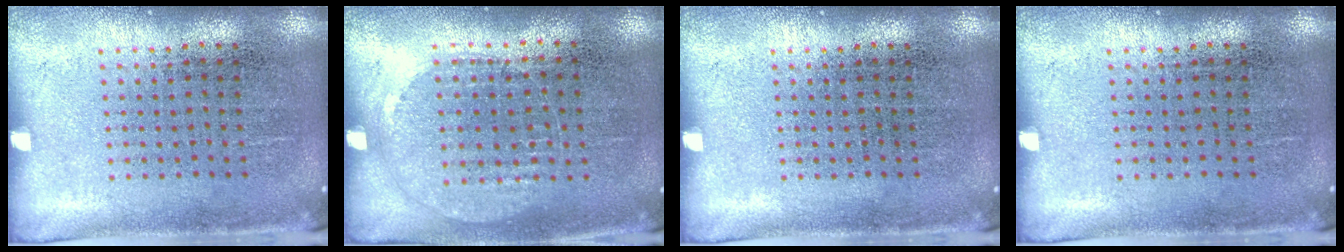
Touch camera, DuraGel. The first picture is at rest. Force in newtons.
{"total": 0.9, "press": 0.9, "slide": 0.3}
{"total": 0.0}
{"total": 0.0}